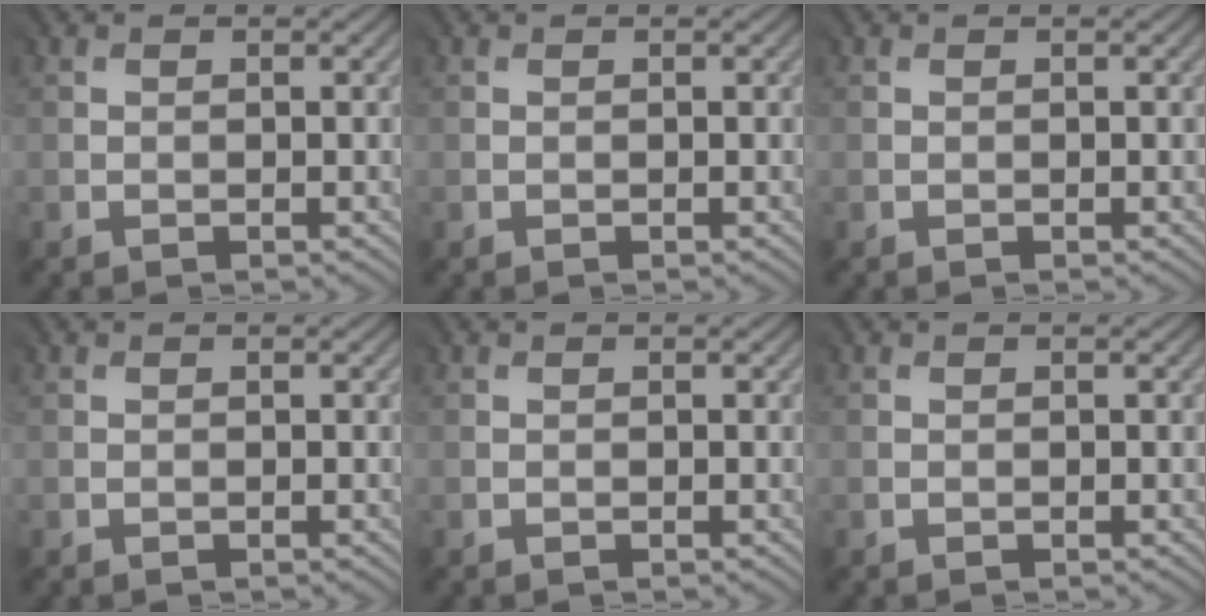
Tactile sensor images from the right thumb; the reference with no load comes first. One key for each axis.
{"total": 0.0}
{"total": 0.0}
{"total": 0.0}
{"total": 0.0}
{"total": 0.0}